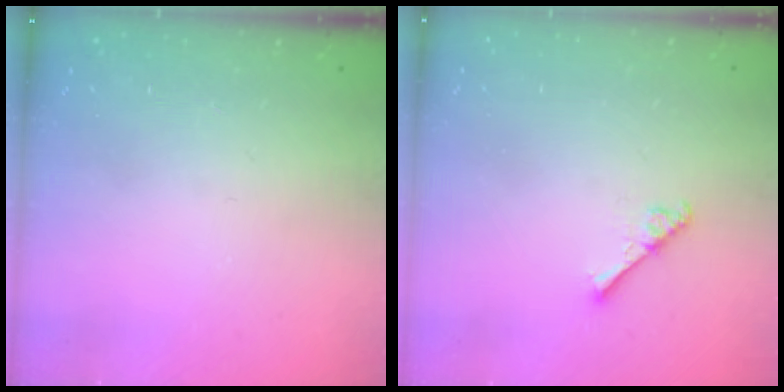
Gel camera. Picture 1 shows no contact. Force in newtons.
{"total": 4.0, "press": 4.0, "slide": 0.5}